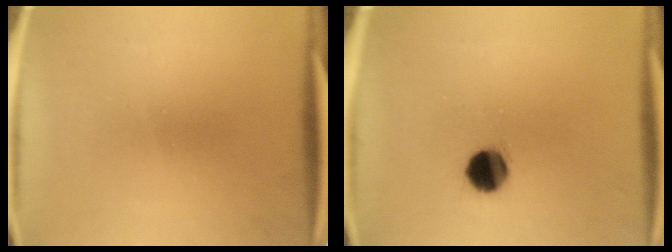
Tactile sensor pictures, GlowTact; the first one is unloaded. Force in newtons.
{"total": 7.6}